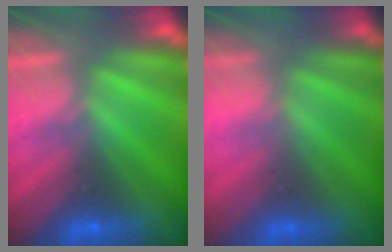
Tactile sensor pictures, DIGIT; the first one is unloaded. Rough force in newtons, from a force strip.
{"total": 2.5}